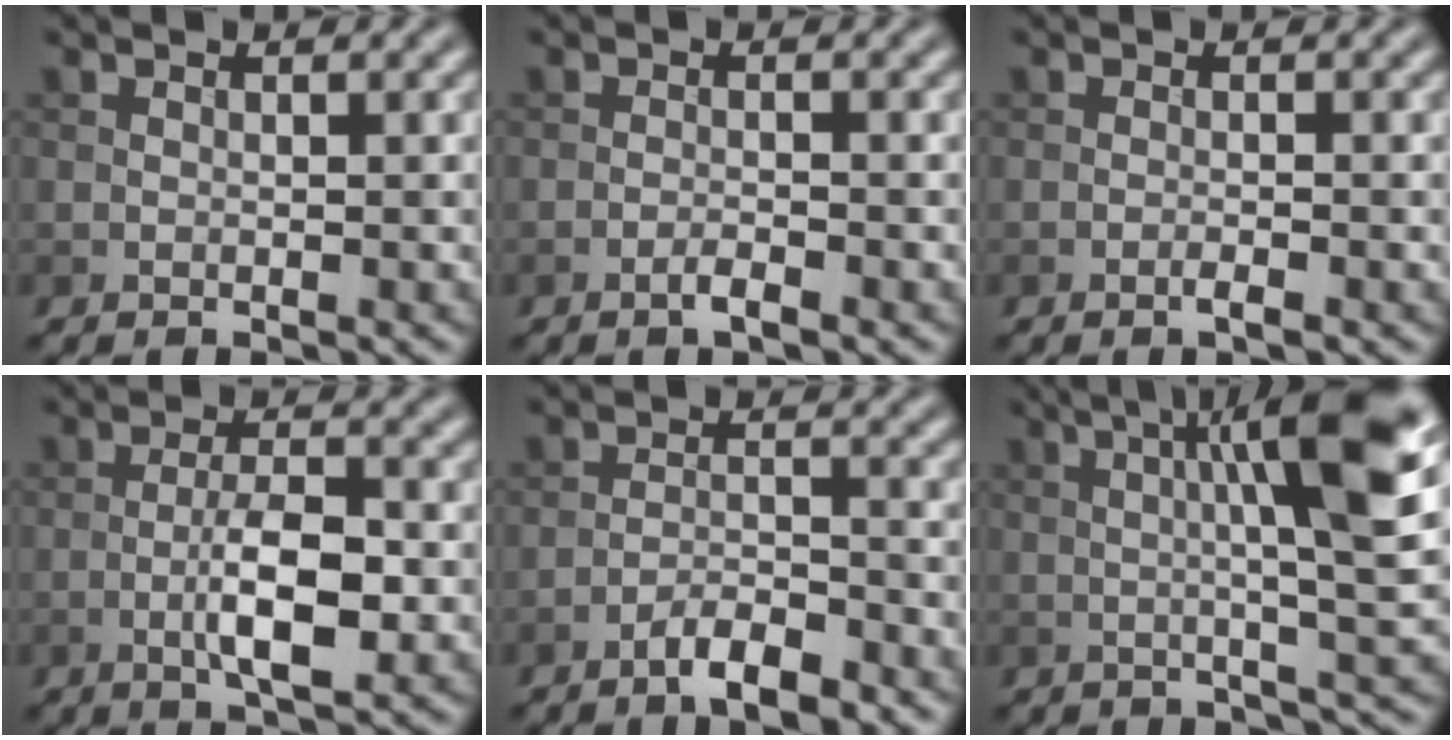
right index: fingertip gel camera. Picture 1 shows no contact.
{"total": 1.5, "force": [-0.9, 0.2, 1.1], "torque": [-0.019, 0.003, -0.019]}
{"total": 1.1, "force": [-0.6, 0.1, 1.0], "torque": [-0.015, 0.001, -0.012]}
{"total": 5.0, "force": [-1.3, 1.4, 4.6], "torque": [-0.086, 0.001, -0.024]}
{"total": 3.5, "force": [-2.5, 0.8, 2.3], "torque": [-0.040, 0.008, -0.049]}
{"total": 10.0, "force": [1.9, 1.6, 9.7], "torque": [-0.127, 0.015, 0.026]}